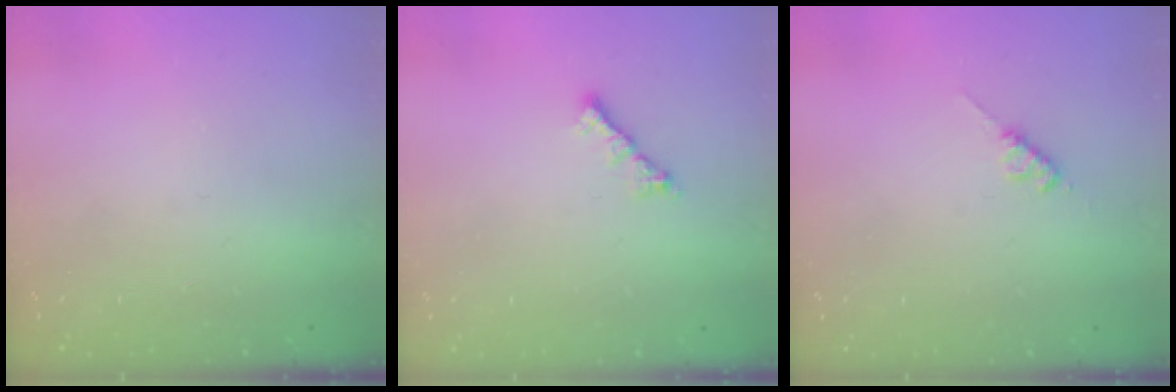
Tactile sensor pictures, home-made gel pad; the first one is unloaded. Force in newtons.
{"total": 1.8, "press": 1.7, "slide": 0.6}
{"total": 2.8, "press": 2.8, "slide": 0.5}